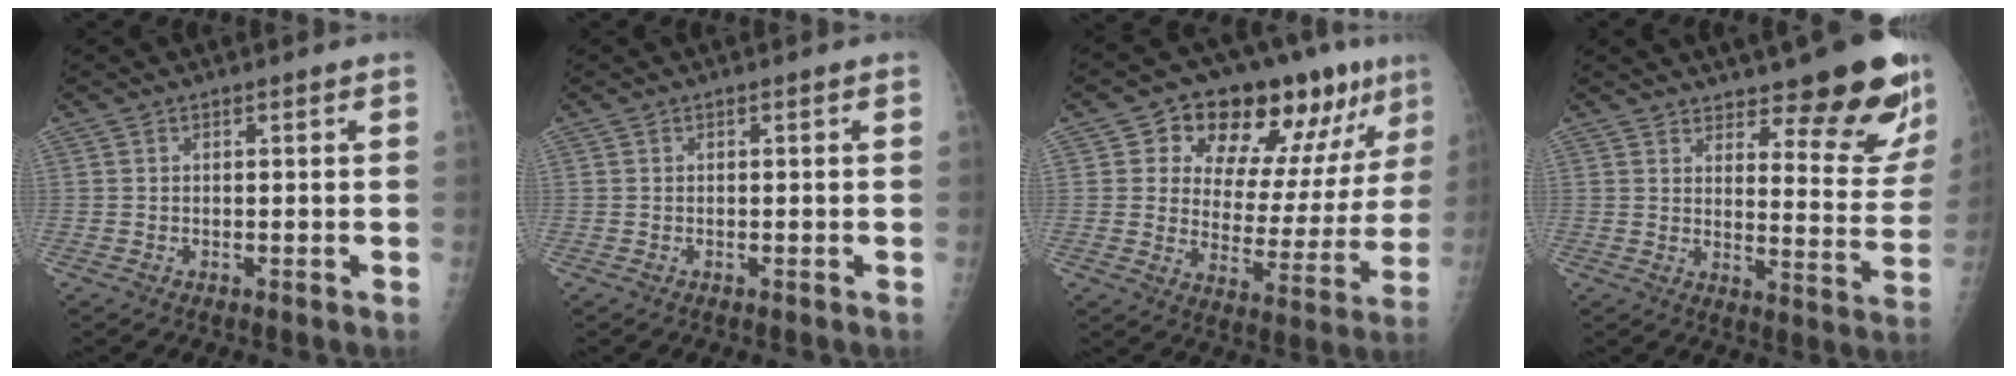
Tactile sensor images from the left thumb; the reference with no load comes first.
{"total": 0.0}
{"total": 20.8, "force": [11.5, 10.1, 14.1], "torque": [-0.147, -0.028, 0.173]}
{"total": 16.4, "force": [12.1, 4.9, 9.9], "torque": [-0.079, -0.094, 0.155]}